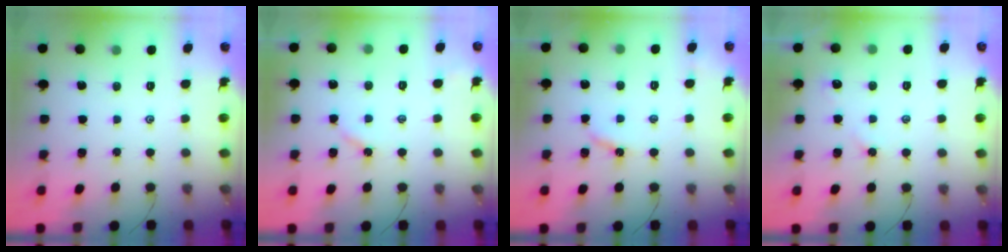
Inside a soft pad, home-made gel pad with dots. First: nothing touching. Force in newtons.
{"total": 2.3, "press": 2.3, "slide": 0.3}
{"total": 5.1, "press": 5.1, "slide": 0.4}
{"total": 3.0, "press": 2.9, "slide": 0.4}